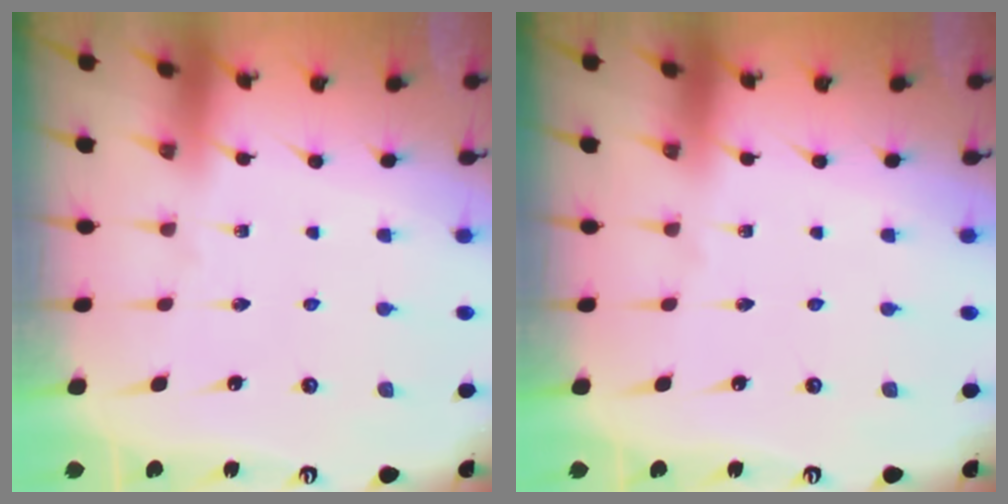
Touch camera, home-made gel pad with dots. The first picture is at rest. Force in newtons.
{"total": 0.0}